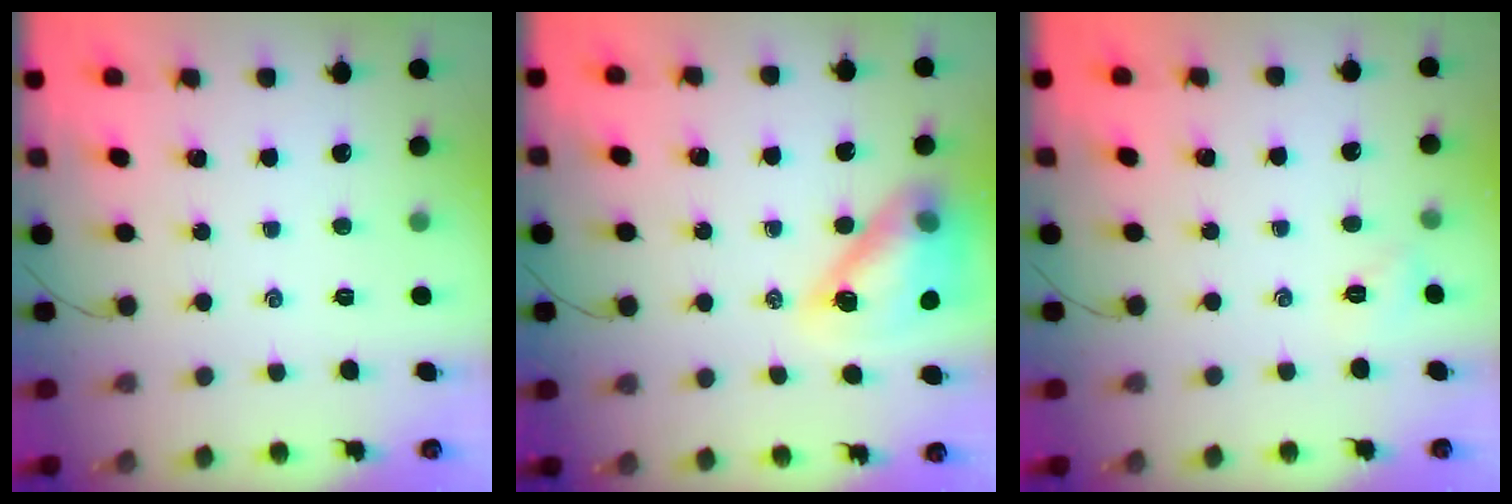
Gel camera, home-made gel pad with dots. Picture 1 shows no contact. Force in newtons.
{"total": 13.9, "press": 13.4, "slide": 3.8}
{"total": 2.1, "press": 2.0, "slide": 0.6}